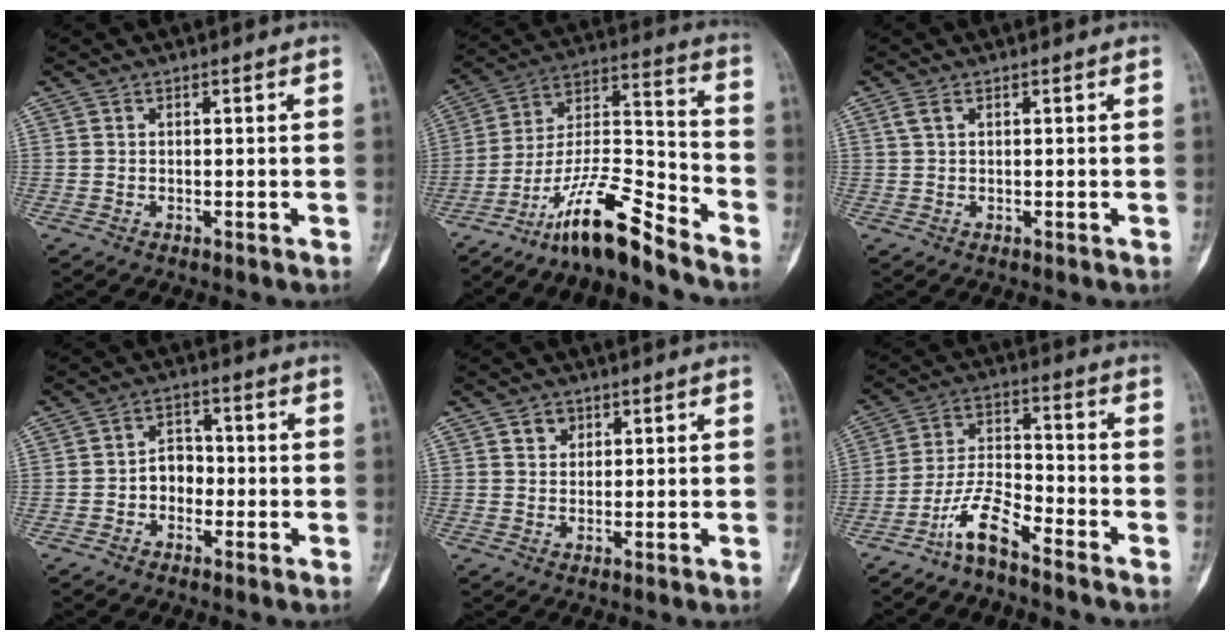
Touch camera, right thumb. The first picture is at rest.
{"total": 14.5, "force": [-11.6, 2.3, 8.5], "torque": [-0.161, 0.100, -0.210]}
{"total": 1.4, "force": [0.6, 0.6, 1.1], "torque": [-0.032, 0.010, 0.016]}
{"total": 4.6, "force": [-1.2, 3.6, 2.6], "torque": [-0.017, 0.022, -0.031]}
{"total": 2.6, "force": [1.3, 2.1, 0.8], "torque": [0.002, -0.006, 0.018]}
{"total": 7.9, "force": [-6.0, 1.8, 4.8], "torque": [-0.101, 0.057, -0.121]}